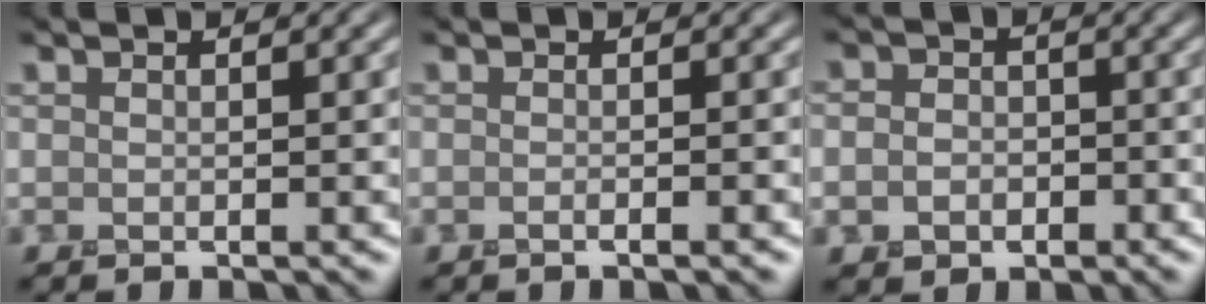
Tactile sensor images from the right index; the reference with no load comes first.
{"total": 1.6, "force": [-0.5, 0.6, 1.4], "torque": [-0.005, 0.001, -0.015]}
{"total": 3.3, "force": [-1.0, 2.7, 1.6], "torque": [-0.008, -0.007, -0.021]}